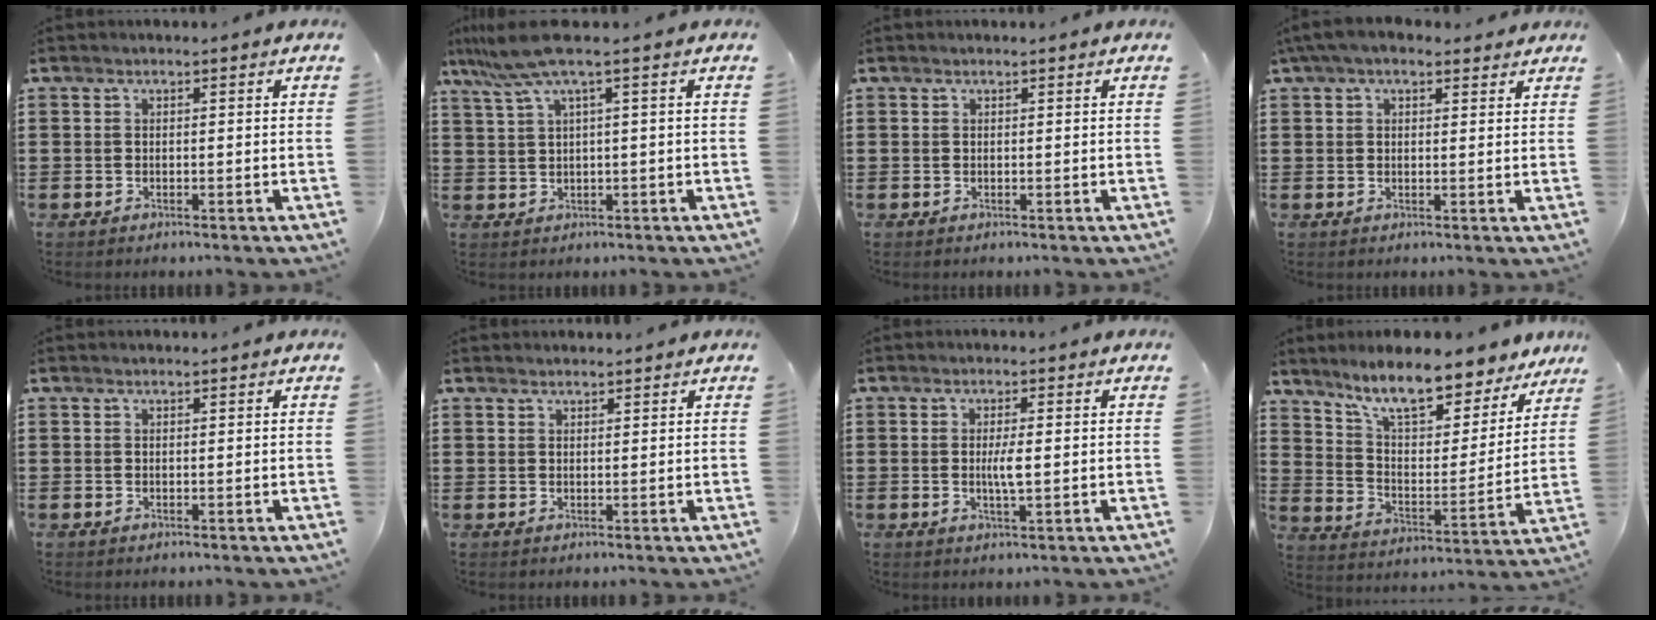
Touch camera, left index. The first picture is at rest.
{"total": 5.9, "force": [2.5, -0.1, 5.4], "torque": [-0.124, -0.013, 0.041]}
{"total": 0.0}
{"total": 4.3, "force": [3.1, 1.6, 2.5], "torque": [-0.056, 0.003, 0.057]}
{"total": 0.0}
{"total": 1.3, "force": [1.2, 0.3, 0.0], "torque": [-0.003, 0.001, 0.024]}
{"total": 2.9, "force": [0.0, 0.5, 2.9], "torque": [-0.055, -0.003, -0.001]}
{"total": 10.6, "force": [9.0, 1.8, 5.2], "torque": [-0.121, -0.056, 0.153]}